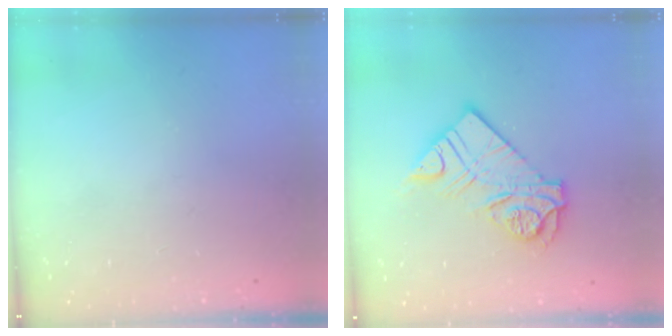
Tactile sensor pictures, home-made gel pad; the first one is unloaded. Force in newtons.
{"total": 13.1, "press": 13.0, "slide": 1.3}